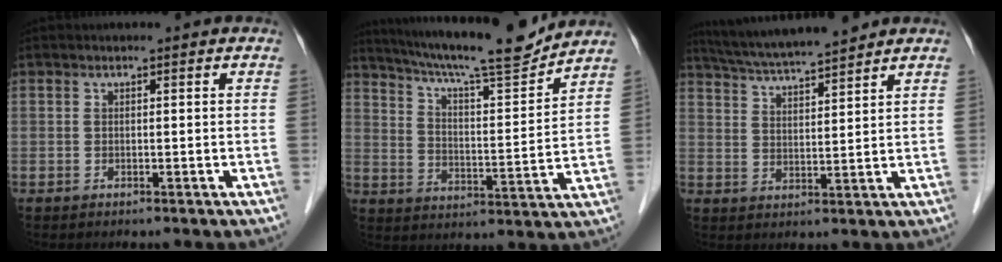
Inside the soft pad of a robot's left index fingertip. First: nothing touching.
{"total": 17.1, "force": [15.5, 0.6, 7.2], "torque": [-0.126, -0.006, 0.236]}
{"total": 11.6, "force": [10.5, 0.1, 4.9], "torque": [-0.091, 0.023, 0.173]}